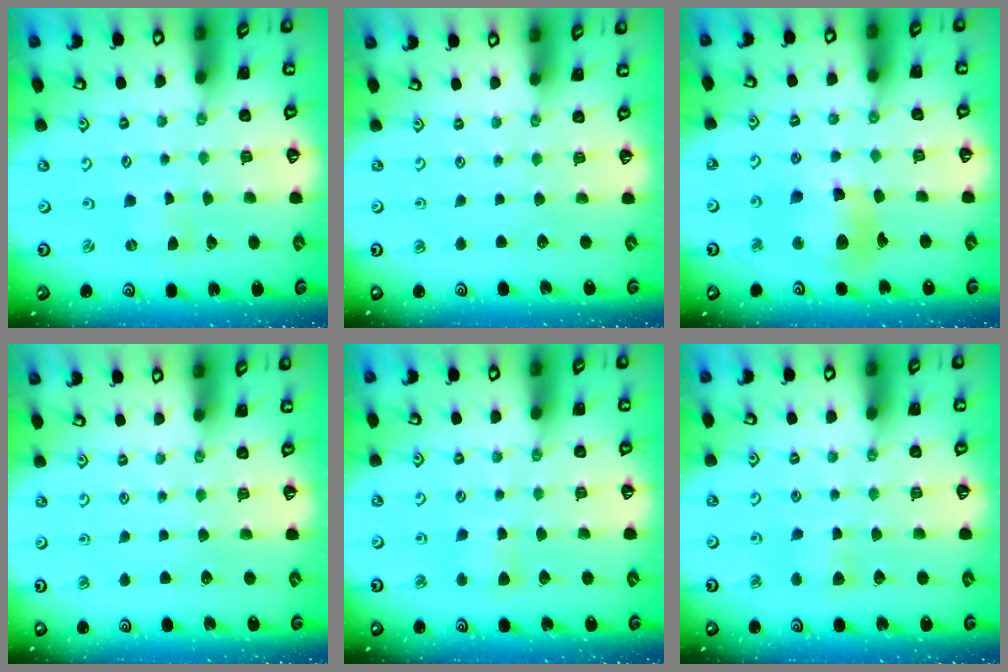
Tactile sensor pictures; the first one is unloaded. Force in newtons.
{"total": 0.0}
{"total": 12.7, "press": 12.7, "slide": 1.4}
{"total": 0.0}
{"total": 3.6, "press": 3.6, "slide": 0.6}
{"total": 6.3, "press": 6.3, "slide": 0.7}